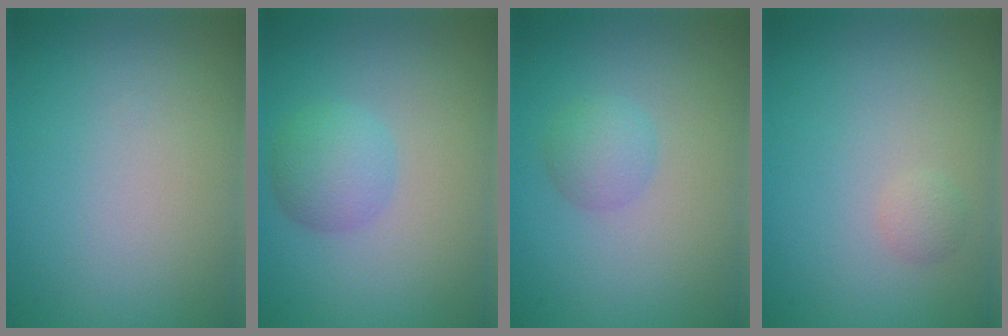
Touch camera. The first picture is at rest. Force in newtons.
{"total": 2.9, "press": 2.9, "slide": 0.0}
{"total": 2.0, "press": 2.0, "slide": 0.1}
{"total": 0.8, "press": 0.8, "slide": 0.0}